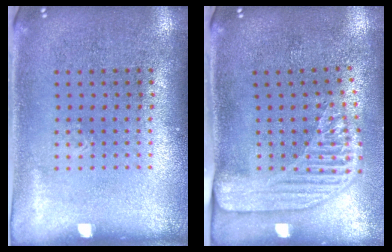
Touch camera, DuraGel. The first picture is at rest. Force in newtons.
{"total": 2.2, "press": 1.8, "slide": 1.3}